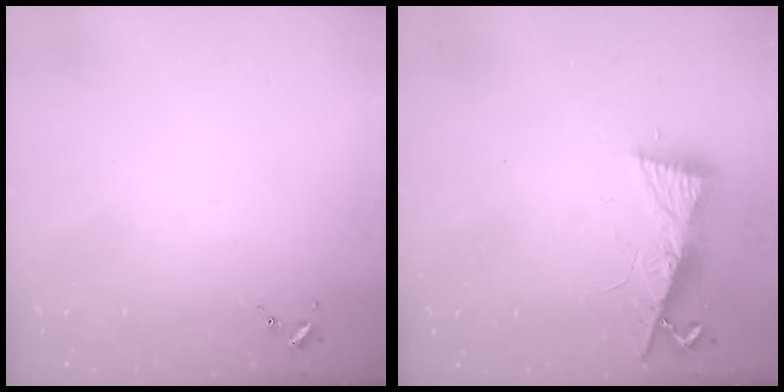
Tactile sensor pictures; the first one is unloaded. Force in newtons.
{"total": 8.5, "press": 8.5, "slide": 1.0}